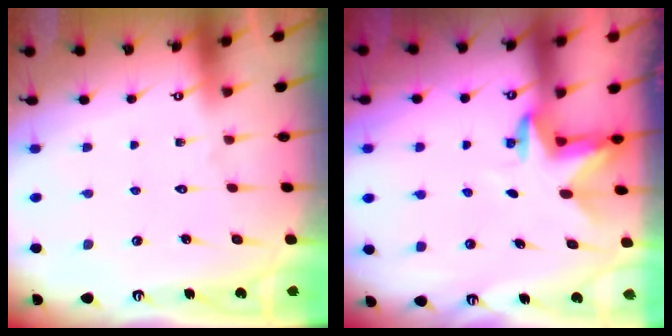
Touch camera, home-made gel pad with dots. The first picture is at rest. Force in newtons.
{"total": 3.1, "press": 3.0, "slide": 0.8}